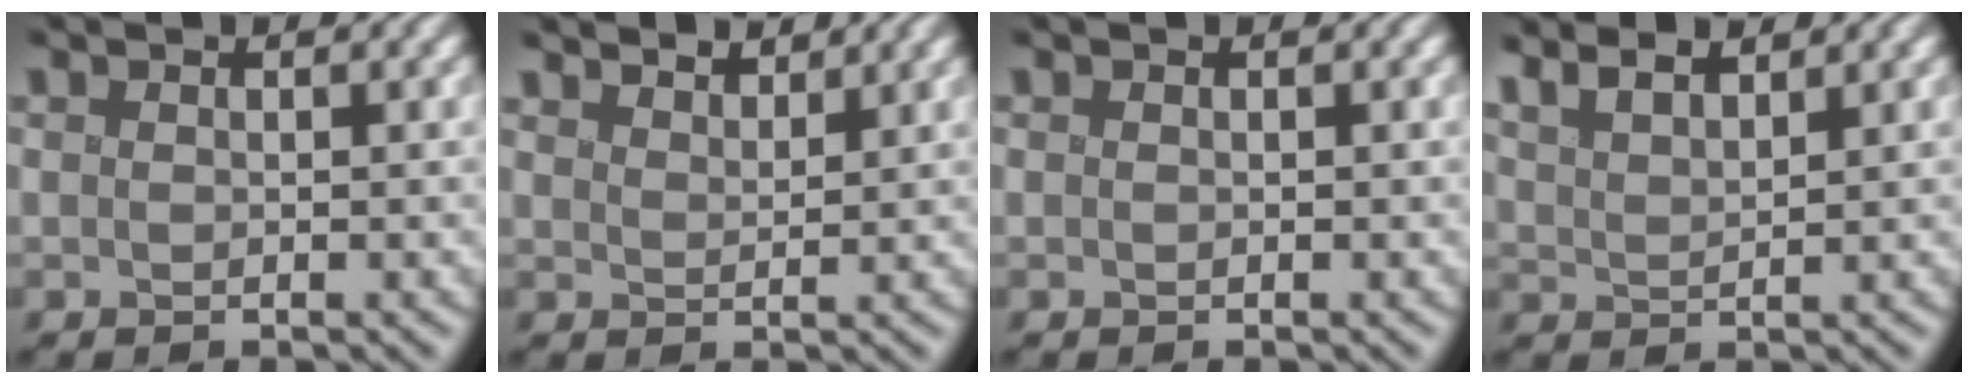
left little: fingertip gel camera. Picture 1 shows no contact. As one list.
[{"total": 4.0, "force": [3.8, 0.9, 1.1], "torque": [-0.010, 0.014, 0.039]}, {"total": 0.0}, {"total": 4.0, "force": [3.0, 1.1, 2.4], "torque": [-0.049, 0.017, 0.041]}]